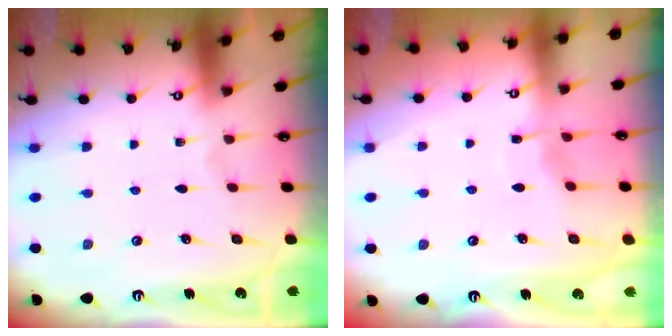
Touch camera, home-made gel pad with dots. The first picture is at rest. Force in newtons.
{"total": 4.6, "press": 4.6, "slide": 0.3}